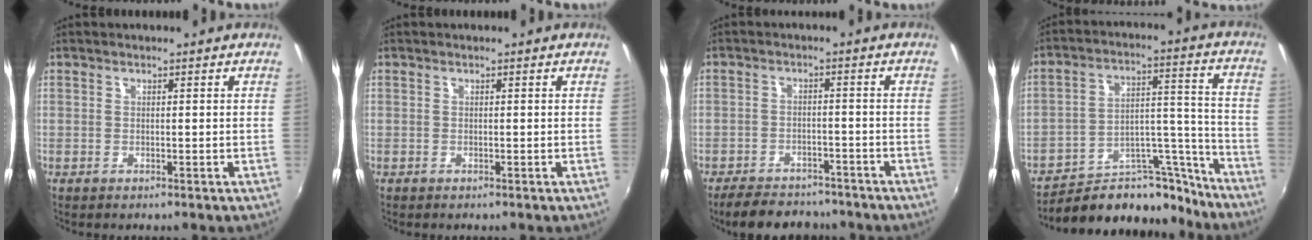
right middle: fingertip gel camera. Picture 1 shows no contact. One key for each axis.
{"total": 0.0}
{"total": 10.7, "fx": -9.0, "fy": 4.4, "fz": 3.8, "tx": -0.092, "ty": 0.003, "tz": -0.128}
{"total": 17.8, "fx": -15.5, "fy": 6.8, "fz": 5.6, "tx": -0.082, "ty": 0.043, "tz": -0.223}